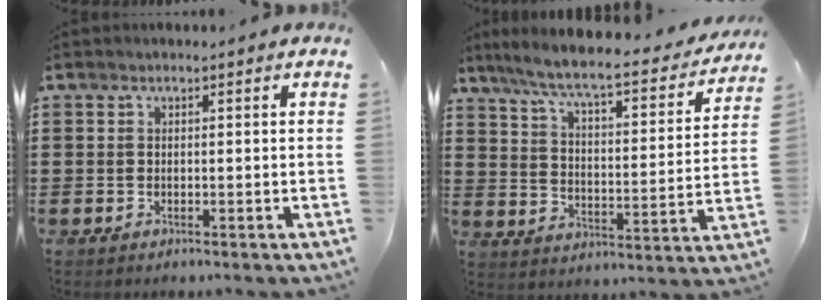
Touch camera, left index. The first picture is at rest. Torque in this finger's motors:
{"motor_torque": [2.14, 0.00, 0.47, 0.20]}